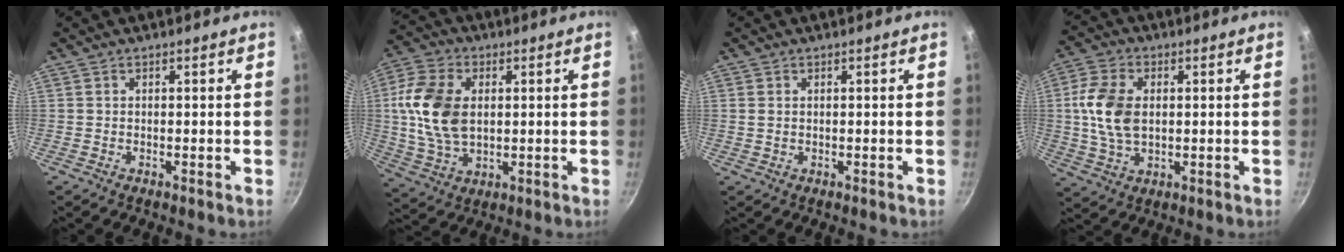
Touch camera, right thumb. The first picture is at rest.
{"total": 14.8, "force": [1.6, 9.9, 10.9], "torque": [-0.201, 0.000, 0.029]}
{"total": 1.1, "force": [0.2, 0.8, 0.7], "torque": [-0.013, 0.002, 0.006]}
{"total": 11.0, "force": [1.0, 7.3, 8.2], "torque": [-0.151, 0.006, 0.016]}